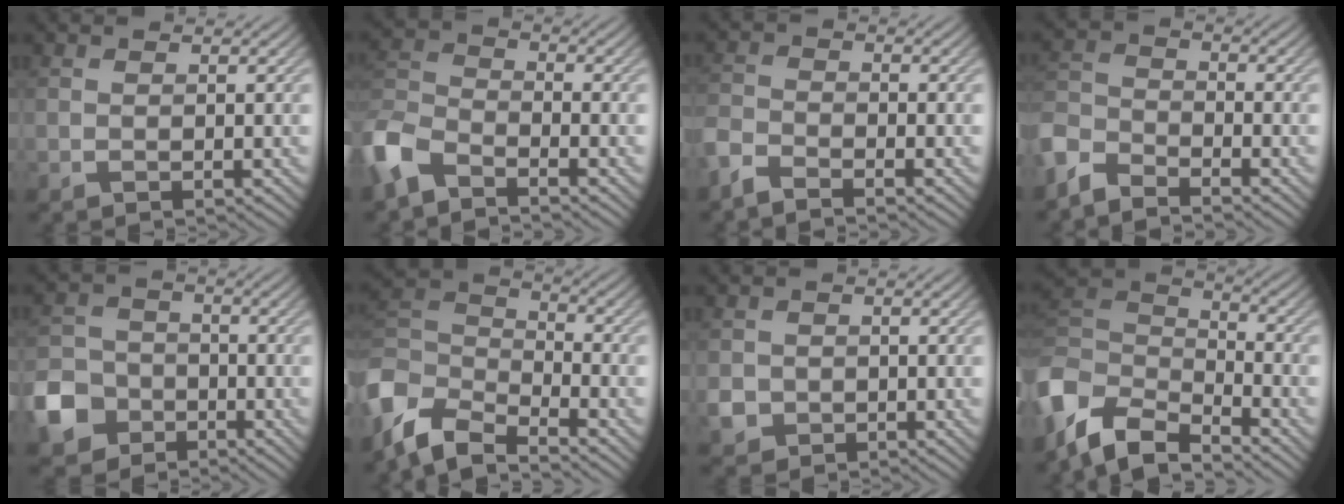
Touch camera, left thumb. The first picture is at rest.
{"total": 7.3, "force": [-5.2, 3.0, 4.1], "torque": [-0.104, -0.003, -0.127]}
{"total": 3.8, "force": [-3.4, 0.7, 1.5], "torque": [-0.039, -0.006, -0.081]}
{"total": 6.3, "force": [-5.6, 1.8, 2.3], "torque": [-0.062, -0.006, -0.130]}
{"total": 8.3, "force": [-4.3, 6.3, 3.4], "torque": [-0.094, -0.015, -0.098]}
{"total": 7.1, "force": [-5.4, 3.0, 3.6], "torque": [-0.087, -0.002, -0.122]}
{"total": 2.3, "force": [-0.7, 2.1, 0.6], "torque": [-0.020, -0.006, -0.018]}
{"total": 7.3, "force": [-4.7, 3.7, 4.1], "torque": [-0.092, 0.004, -0.110]}